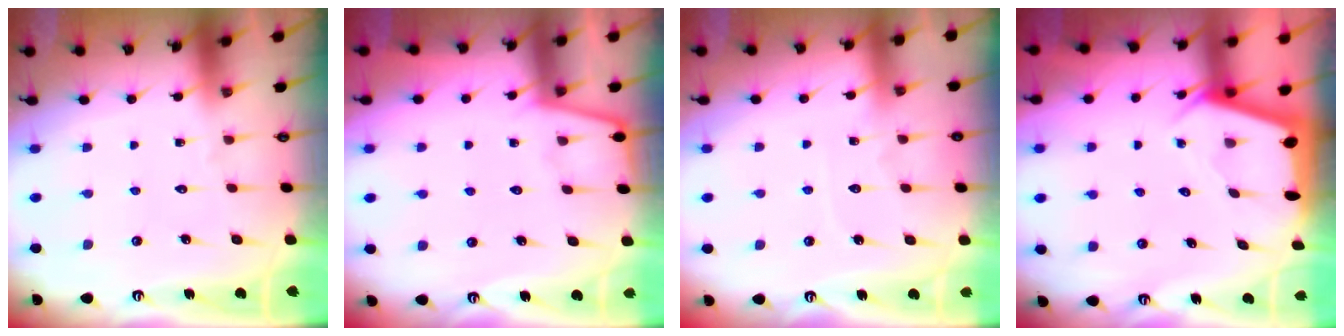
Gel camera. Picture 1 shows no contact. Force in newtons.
{"total": 2.4, "press": 2.4, "slide": 0.4}
{"total": 4.6, "press": 4.6, "slide": 0.6}
{"total": 2.5, "press": 2.5, "slide": 0.3}